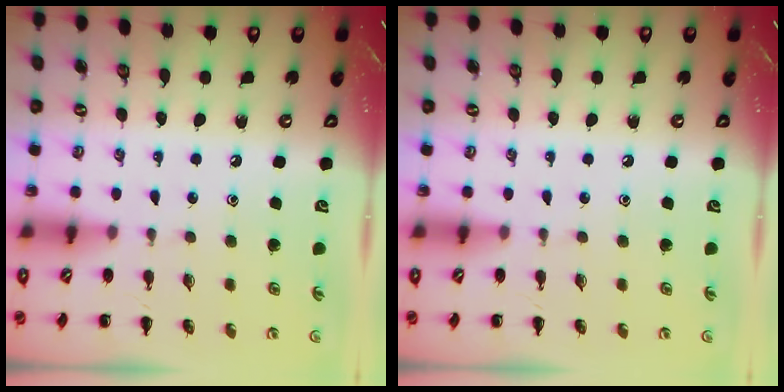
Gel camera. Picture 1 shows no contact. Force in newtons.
{"total": 0.0}